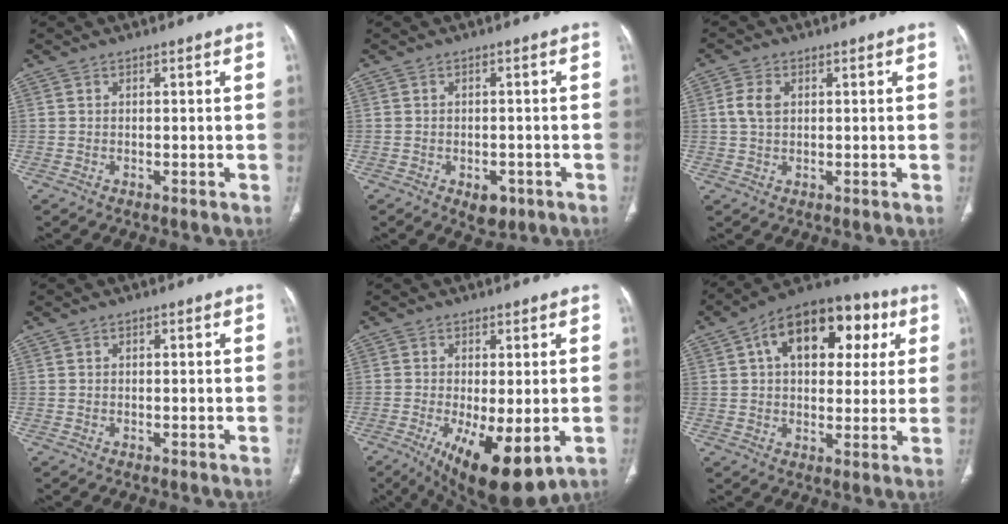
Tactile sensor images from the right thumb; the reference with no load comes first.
{"total": 3.9, "force": [-1.9, 2.4, 2.4], "torque": [-0.020, 0.006, -0.017]}
{"total": 3.9, "force": [0.8, 2.5, 2.8], "torque": [-0.062, 0.005, 0.016]}
{"total": 0.0}
{"total": 13.8, "force": [-4.3, 5.0, 12.1], "torque": [-0.191, -0.025, -0.054]}
{"total": 19.7, "force": [6.4, 11.8, 14.3], "torque": [-0.167, 0.019, 0.087]}